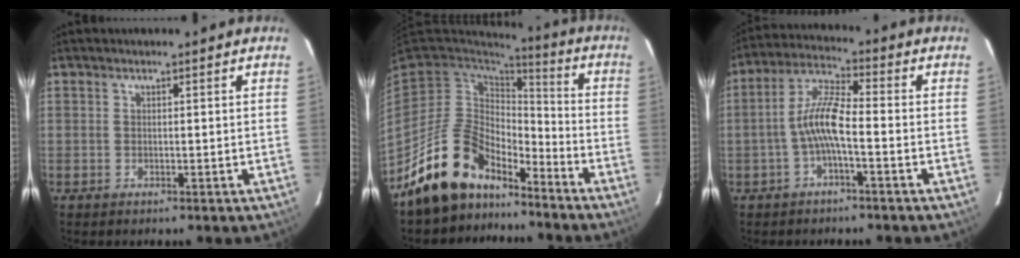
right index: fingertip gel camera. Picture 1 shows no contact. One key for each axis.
{"total": 15.1, "fx": -12.1, "fy": 7.3, "fz": 5.4, "tx": -0.130, "ty": 0.020, "tz": -0.210}
{"total": 7.2, "fx": -2.3, "fy": 1.3, "fz": 6.7, "tx": -0.151, "ty": 0.017, "tz": -0.043}